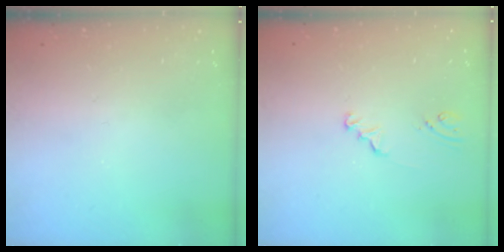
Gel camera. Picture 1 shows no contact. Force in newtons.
{"total": 1.5, "press": 1.5, "slide": 0.2}